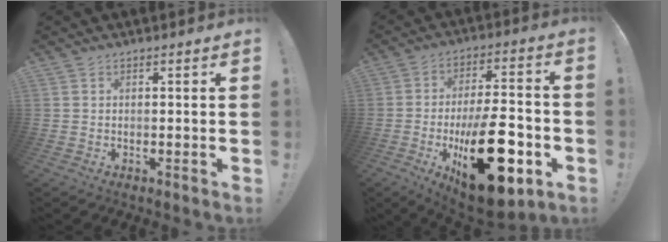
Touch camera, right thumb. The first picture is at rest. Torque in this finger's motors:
{"motor_torque": [2.04, 2.96, 2.77, 0.00, 1.05]}